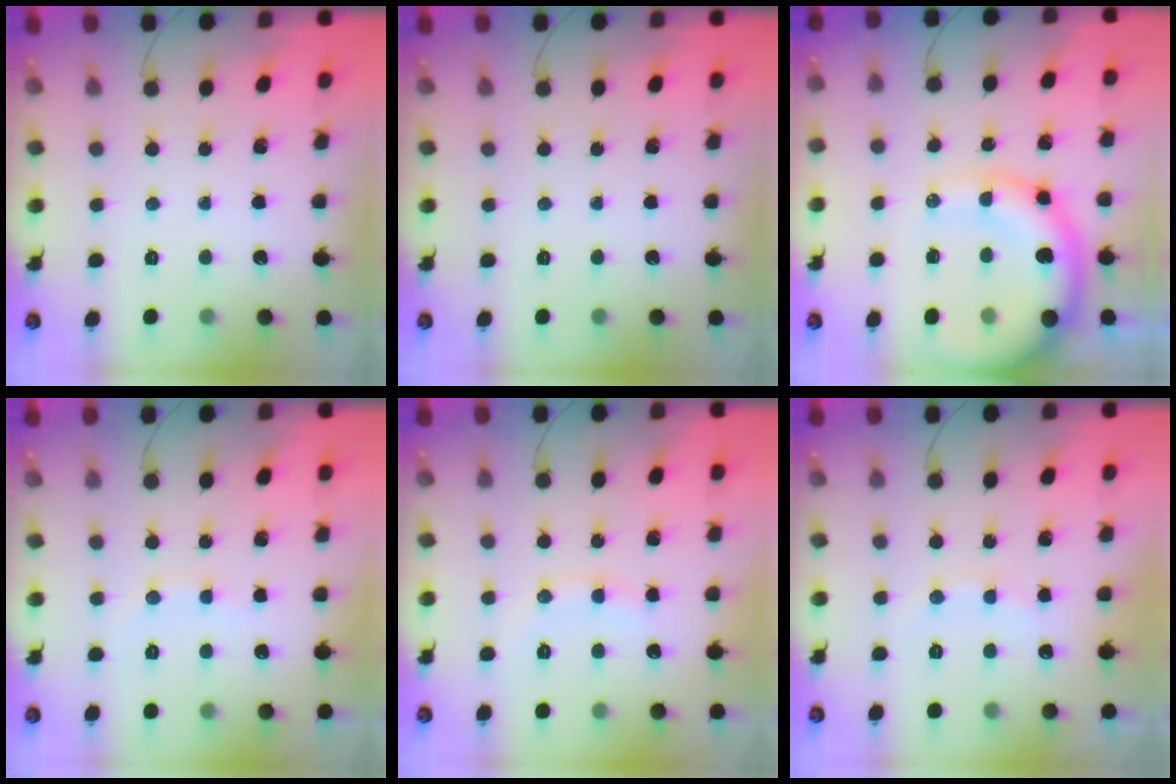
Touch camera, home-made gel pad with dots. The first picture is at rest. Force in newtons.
{"total": 0.0}
{"total": 18.1, "press": 17.7, "slide": 4.0}
{"total": 6.4, "press": 6.3, "slide": 1.2}
{"total": 6.8, "press": 6.7, "slide": 1.2}
{"total": 7.2, "press": 7.1, "slide": 1.3}